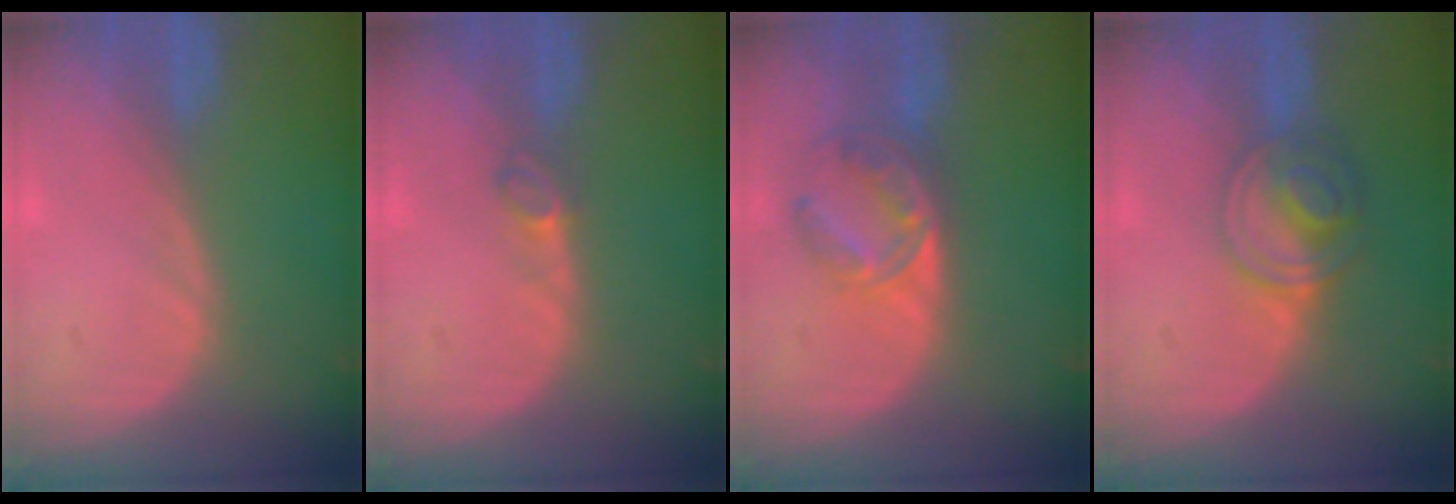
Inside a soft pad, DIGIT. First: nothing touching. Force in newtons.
{"total": 1.7, "press": 1.7, "slide": 0.4}
{"total": 6.7, "press": 5.9, "slide": 3.2}
{"total": 6.3, "press": 5.5, "slide": 3.1}